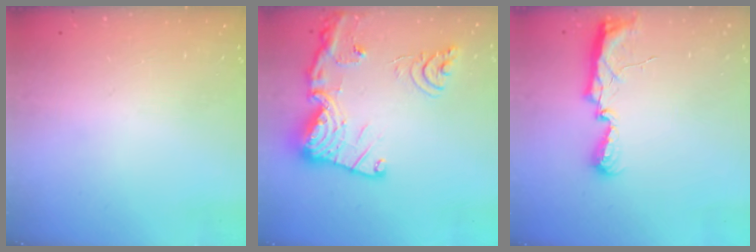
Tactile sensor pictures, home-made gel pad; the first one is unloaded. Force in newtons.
{"total": 21.7, "press": 21.5, "slide": 2.2}
{"total": 11.5, "press": 10.2, "slide": 5.3}